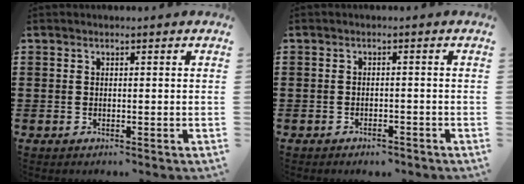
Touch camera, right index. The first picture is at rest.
{"total": 1.4, "force": [-1.3, 0.2, 0.2], "torque": [-0.009, 0.000, -0.029]}